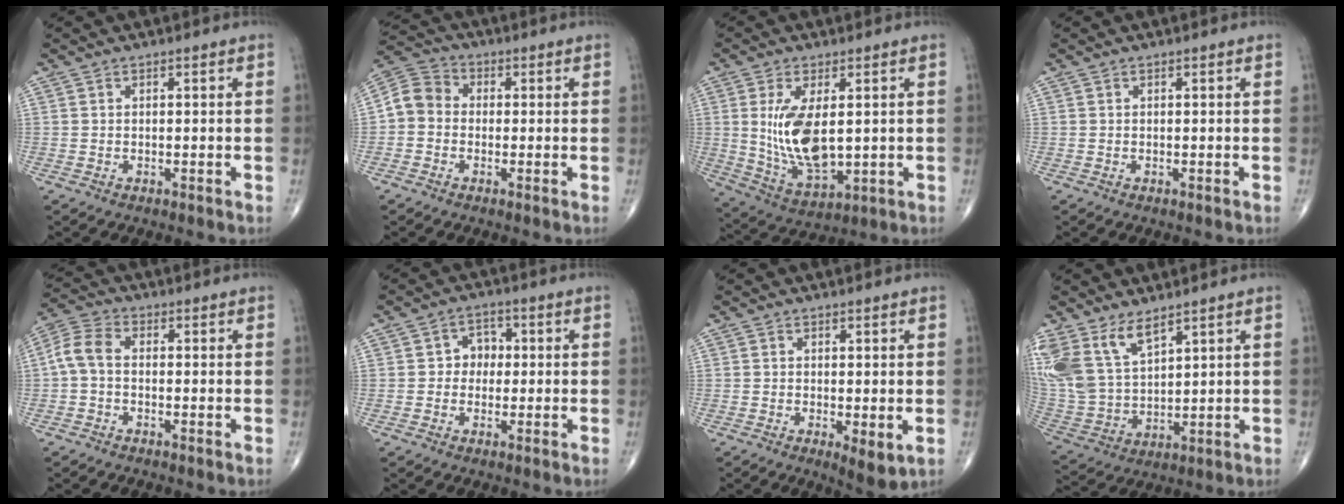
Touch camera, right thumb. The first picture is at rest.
{"total": 6.6, "force": [-0.7, 5.7, 3.2], "torque": [-0.049, 0.023, -0.031]}
{"total": 12.6, "force": [1.5, 6.0, 11.0], "torque": [-0.202, -0.022, 0.045]}
{"total": 0.0}
{"total": 5.5, "force": [-0.4, 3.5, 4.2], "torque": [-0.088, 0.017, -0.020]}
{"total": 4.3, "force": [0.1, 3.7, 2.1], "torque": [-0.002, 0.011, -0.007]}
{"total": 4.3, "force": [-0.8, 1.5, 4.0], "torque": [-0.057, -0.014, -0.010]}
{"total": 14.1, "force": [8.7, 7.0, 8.6], "torque": [-0.180, -0.031, 0.191]}